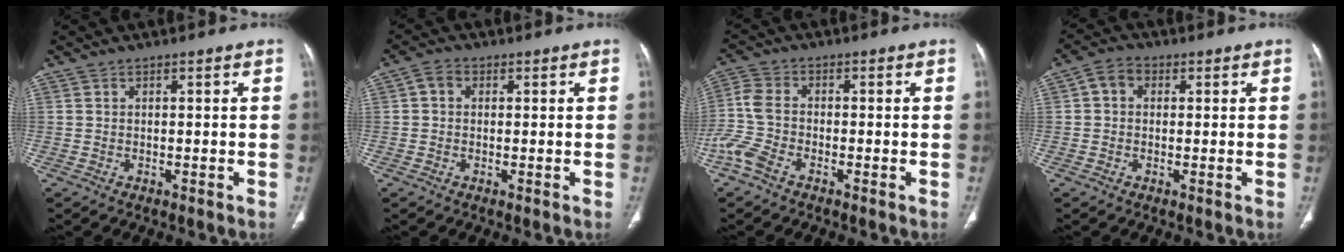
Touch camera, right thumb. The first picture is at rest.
{"total": 2.6, "force": [0.4, 2.1, 1.5], "torque": [-0.019, 0.009, 0.003]}
{"total": 6.3, "force": [-3.3, 3.3, 4.2], "torque": [-0.116, 0.014, -0.075]}
{"total": 4.0, "force": [0.6, 3.2, 2.3], "torque": [-0.029, 0.013, 0.004]}